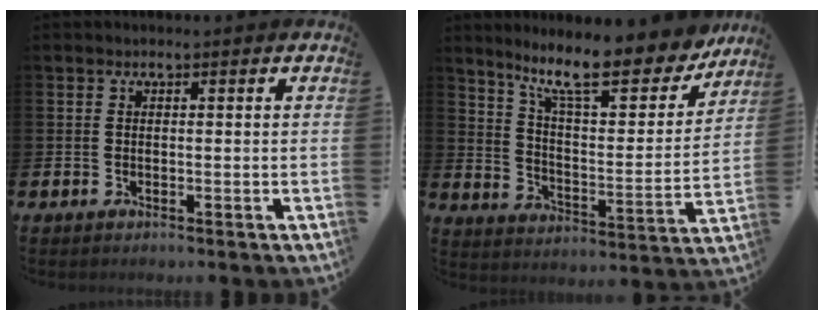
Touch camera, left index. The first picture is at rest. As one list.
[{"total": 12.4, "force": [10.2, 3.1, 6.4], "torque": [-0.135, -0.061, 0.173]}]